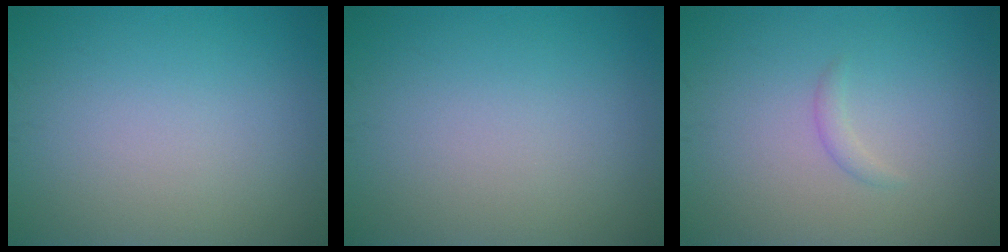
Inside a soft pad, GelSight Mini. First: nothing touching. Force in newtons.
{"total": 0.0}
{"total": 0.9, "press": 0.9, "slide": 0.0}